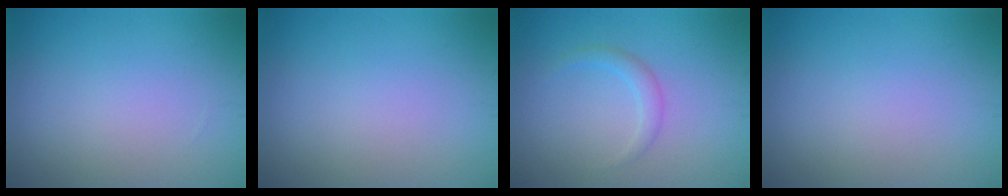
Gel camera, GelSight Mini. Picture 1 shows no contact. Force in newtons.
{"total": 0.0}
{"total": 1.5, "press": 1.5, "slide": 0.1}
{"total": 0.0}